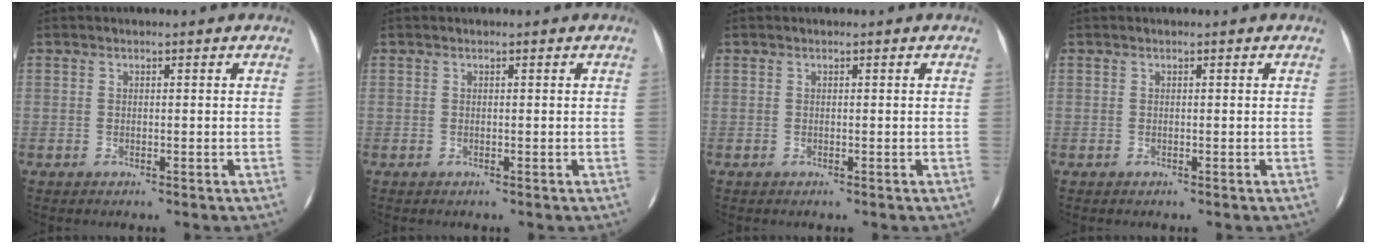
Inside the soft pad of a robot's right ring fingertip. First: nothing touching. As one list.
[{"total": 0.0}, {"total": 0.0}, {"total": 0.0}]